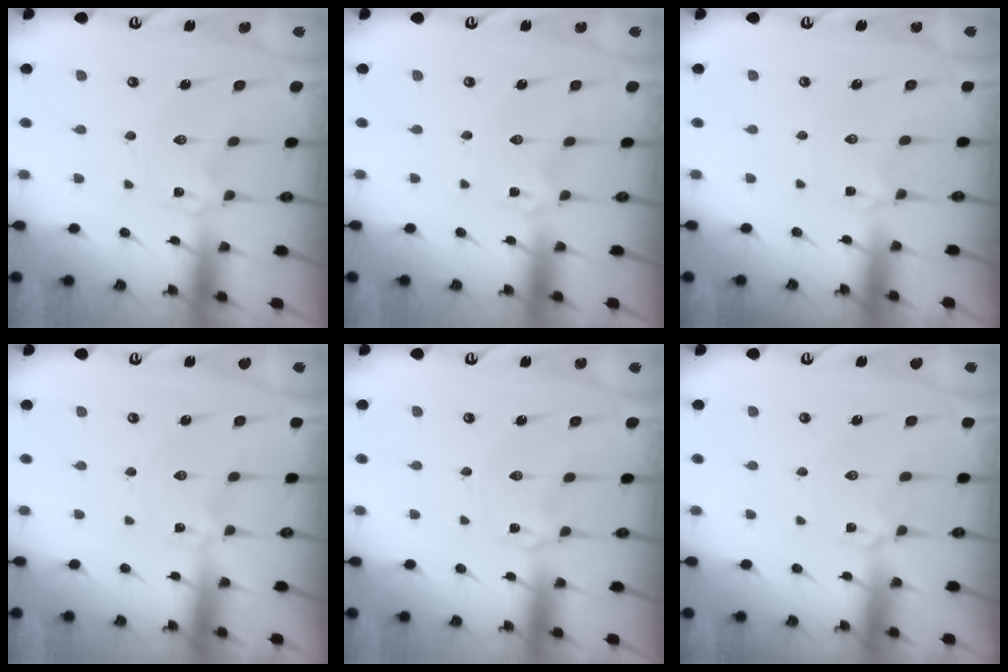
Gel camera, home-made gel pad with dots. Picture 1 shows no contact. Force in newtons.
{"total": 0.0}
{"total": 2.5, "press": 2.5, "slide": 0.3}
{"total": 0.0}
{"total": 0.6, "press": 0.5, "slide": 0.2}
{"total": 3.0, "press": 2.9, "slide": 0.5}